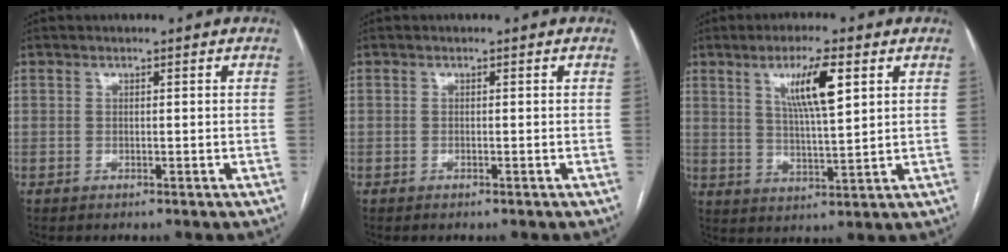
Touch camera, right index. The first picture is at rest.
{"total": 0.0}
{"total": 8.6, "force": [3.8, 1.0, 7.7], "torque": [-0.139, -0.001, 0.068]}